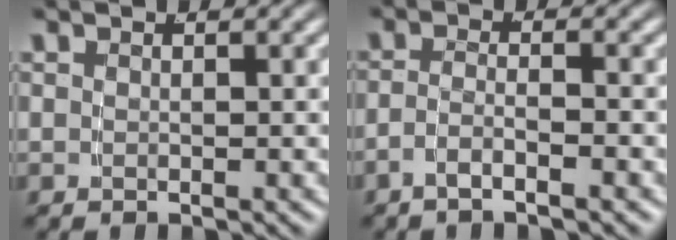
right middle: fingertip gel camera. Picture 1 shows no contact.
{"total": 2.5, "force": [-2.0, -0.1, 1.5], "torque": [-0.033, -0.011, -0.031]}